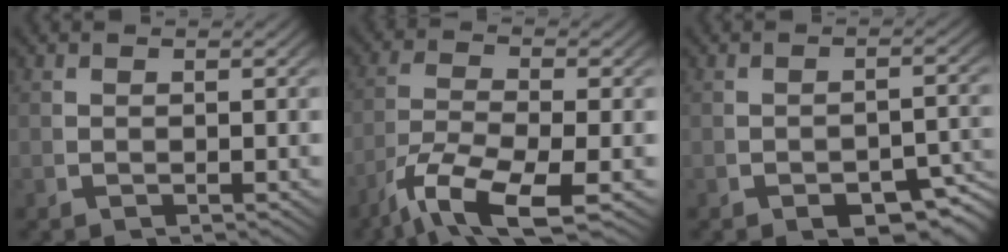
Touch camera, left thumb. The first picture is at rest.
{"total": 8.1, "force": [-3.2, 3.7, 6.4], "torque": [-0.145, -0.035, -0.032]}
{"total": 4.3, "force": [-2.3, 2.0, 3.0], "torque": [-0.044, -0.017, -0.028]}